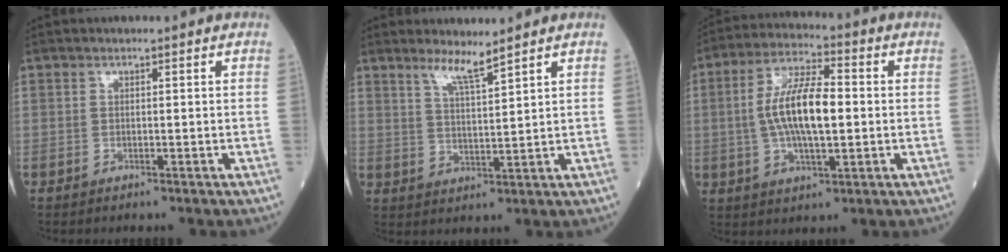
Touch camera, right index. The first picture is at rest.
{"total": 4.0, "force": [3.3, -0.5, 2.2], "torque": [-0.045, -0.012, 0.066]}
{"total": 11.4, "force": [0.1, 3.3, 10.9], "torque": [-0.213, 0.011, 0.001]}